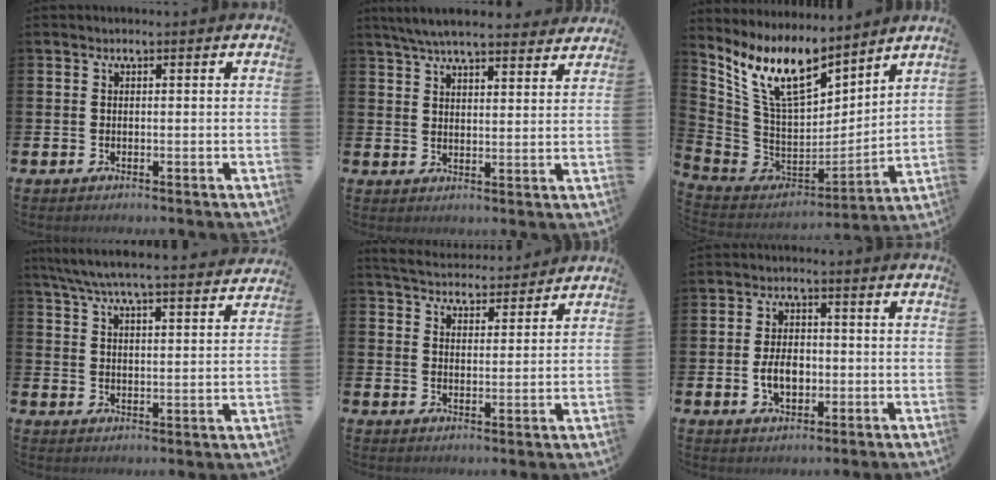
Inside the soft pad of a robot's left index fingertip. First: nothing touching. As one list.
[{"total": 6.6, "force": [6.2, 1.0, 1.9], "torque": [-0.052, -0.026, 0.113]}, {"total": 11.4, "force": [8.9, 4.1, 5.9], "torque": [-0.157, -0.047, 0.162]}, {"total": 7.0, "force": [6.6, 0.4, 2.3], "torque": [-0.071, -0.043, 0.117]}, {"total": 5.1, "force": [5.0, 0.9, 0.2], "torque": [-0.020, -0.036, 0.087]}, {"total": 4.3, "force": [-0.8, 2.8, 3.2], "torque": [-0.042, 0.000, -0.020]}]